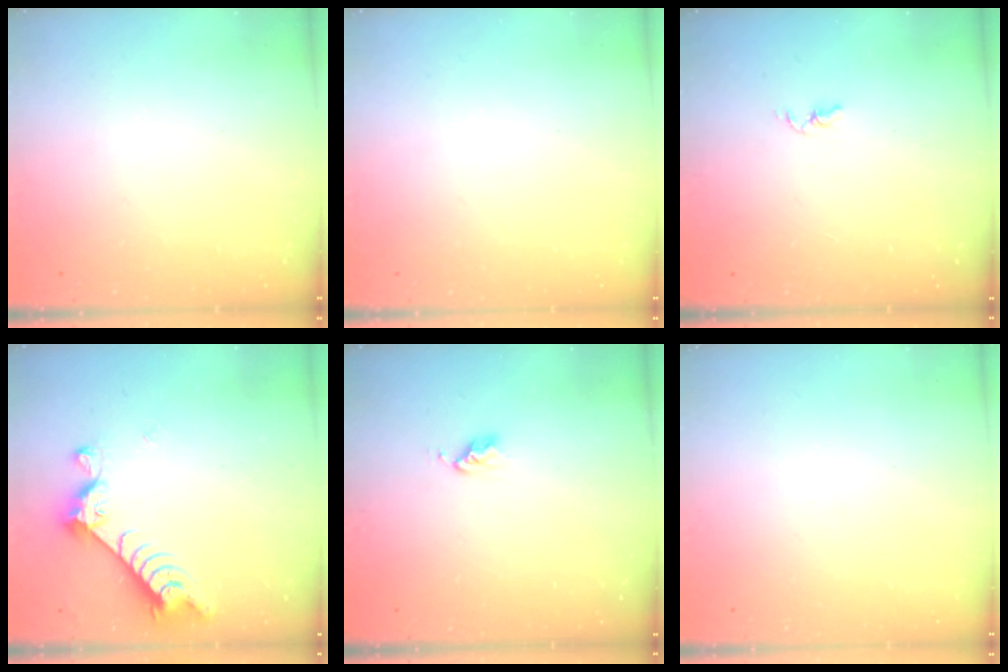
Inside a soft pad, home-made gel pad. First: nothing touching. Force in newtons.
{"total": 0.0}
{"total": 1.8, "press": 1.7, "slide": 0.3}
{"total": 7.2, "press": 7.2, "slide": 1.0}
{"total": 2.7, "press": 2.6, "slide": 0.4}
{"total": 0.0}